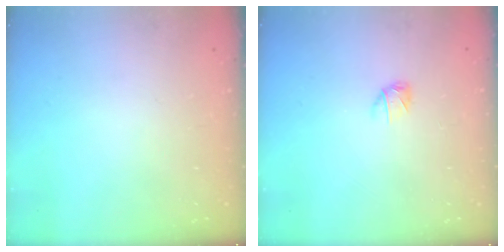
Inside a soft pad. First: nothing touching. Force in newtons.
{"total": 3.2, "press": 3.1, "slide": 0.7}